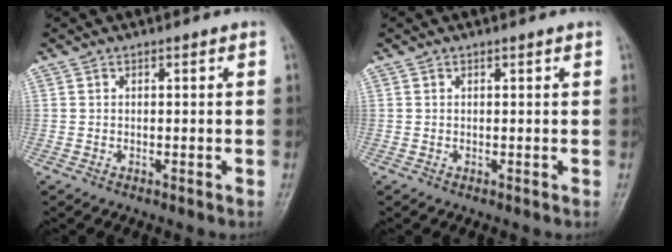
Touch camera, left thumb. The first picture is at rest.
{"total": 0.0}